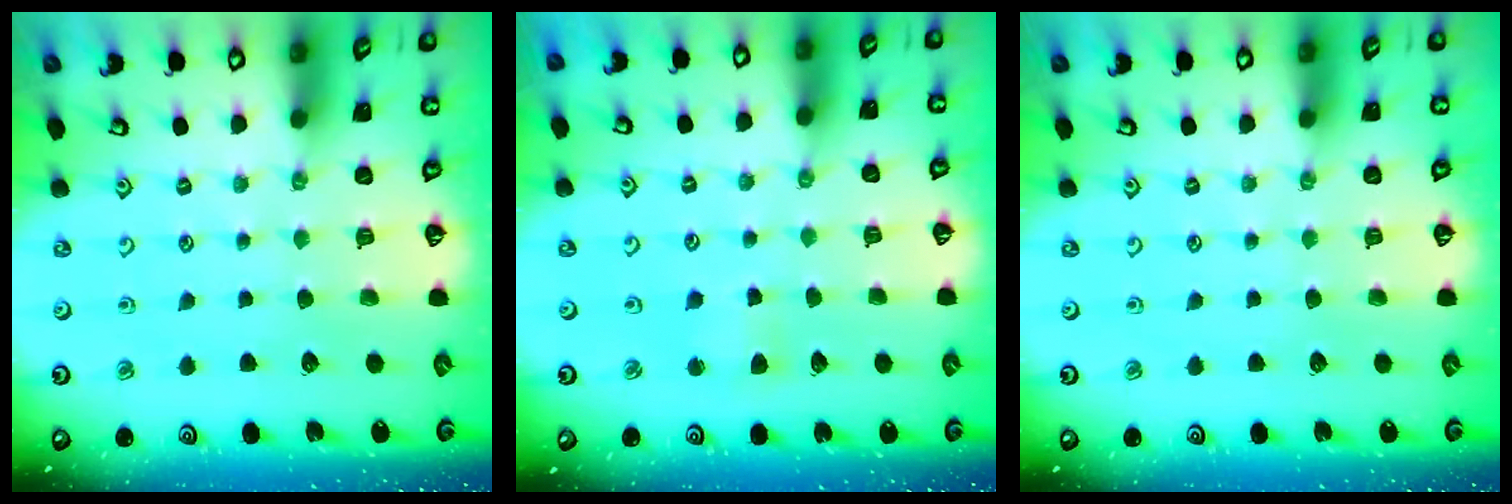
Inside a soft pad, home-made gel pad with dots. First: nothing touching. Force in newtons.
{"total": 2.4, "press": 2.4, "slide": 0.5}
{"total": 0.0}